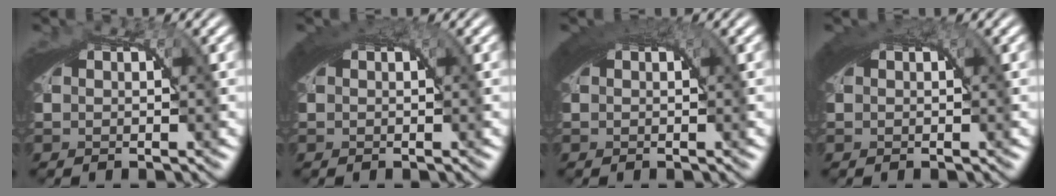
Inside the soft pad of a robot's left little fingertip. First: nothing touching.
{"total": 2.3, "force": [1.2, 0.6, 1.9], "torque": [-0.023, 0.011, 0.014]}
{"total": 3.0, "force": [1.5, 0.8, 2.5], "torque": [-0.028, 0.014, 0.018]}
{"total": 2.1, "force": [1.1, 0.5, 1.7], "torque": [-0.020, 0.010, 0.014]}